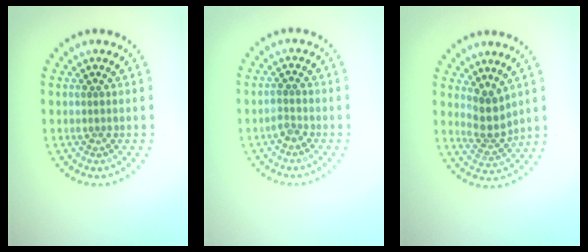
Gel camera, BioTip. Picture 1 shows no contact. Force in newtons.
{"total": 1.3, "press": 1.0, "slide": 0.7}
{"total": 2.9, "press": 2.2, "slide": 1.9}